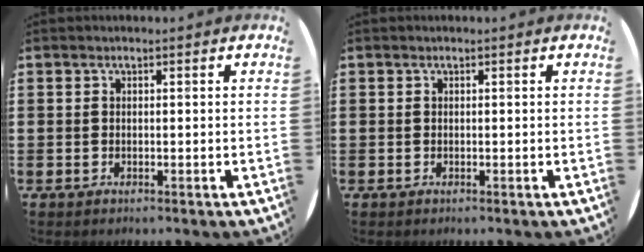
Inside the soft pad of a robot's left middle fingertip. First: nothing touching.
{"total": 0.0}